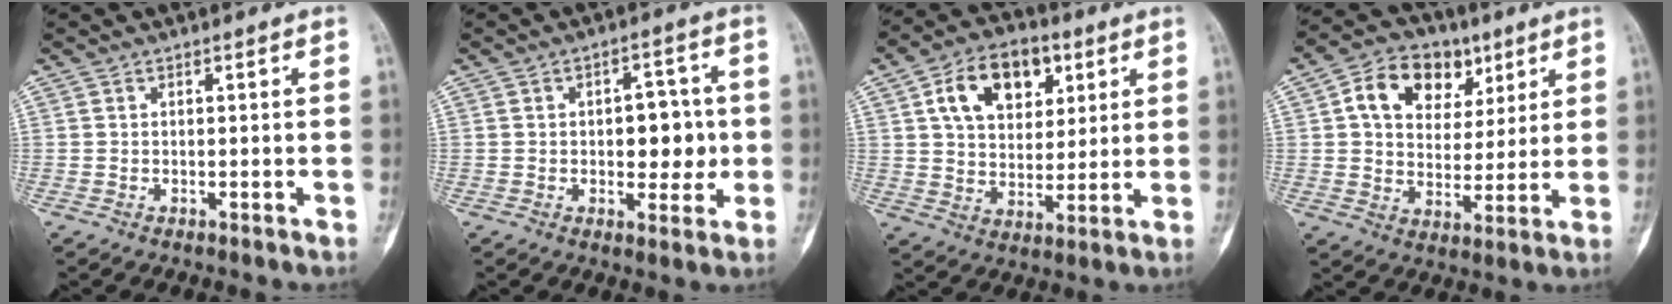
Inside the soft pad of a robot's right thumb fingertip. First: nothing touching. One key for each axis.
{"total": 8.3, "fx": -0.3, "fy": 4.9, "fz": 6.7, "tx": -0.055, "ty": 0.010, "tz": -0.001}
{"total": 14.5, "fx": 5.6, "fy": 9.6, "fz": 9.3, "tx": -0.118, "ty": -0.009, "tz": 0.095}
{"total": 13.9, "fx": 5.5, "fy": 10.3, "fz": 7.6, "tx": -0.089, "ty": -0.002, "tz": 0.092}